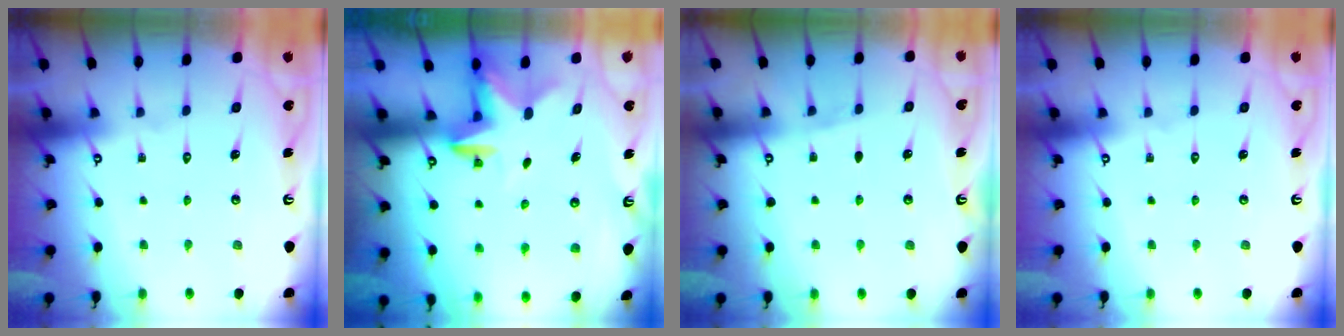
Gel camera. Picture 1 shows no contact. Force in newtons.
{"total": 2.8, "press": 2.8, "slide": 0.6}
{"total": 2.1, "press": 1.9, "slide": 0.9}
{"total": 0.0}